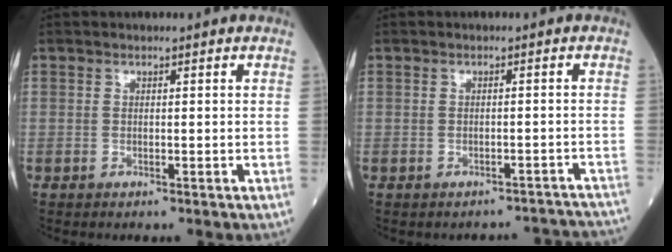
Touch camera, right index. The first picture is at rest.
{"total": 9.1, "force": [-8.5, 2.7, 1.7], "torque": [-0.020, 0.036, -0.088]}